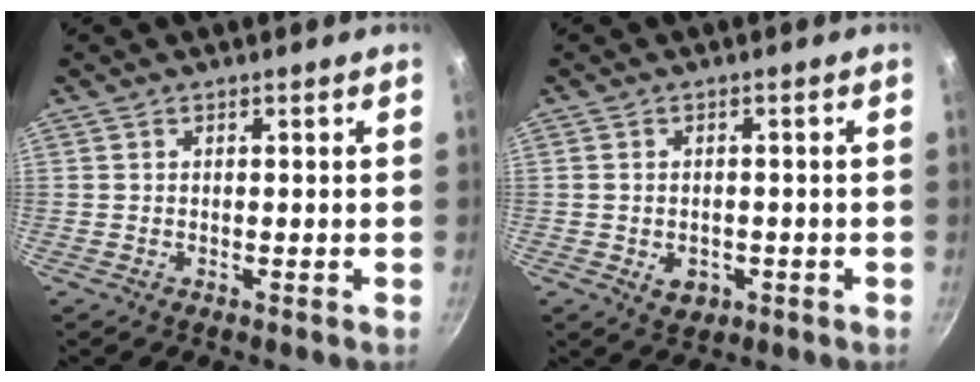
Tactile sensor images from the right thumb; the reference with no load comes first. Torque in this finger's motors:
{"motor_torque": [-0.29, 0.21, 0.18, 0.15, -0.04]}